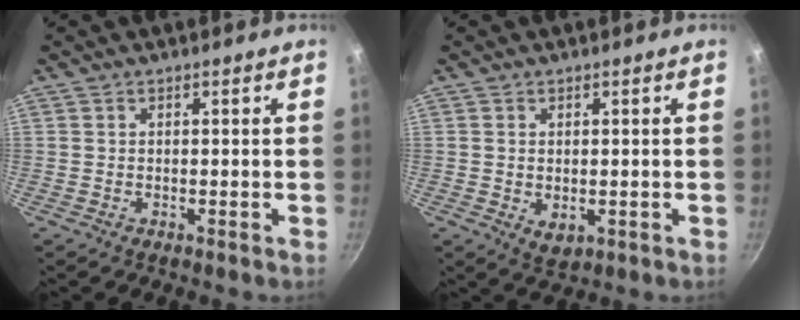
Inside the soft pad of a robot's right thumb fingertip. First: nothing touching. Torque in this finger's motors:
{"motor_torque": [-0.59, 0.07, -0.27, -0.04, 0.07]}